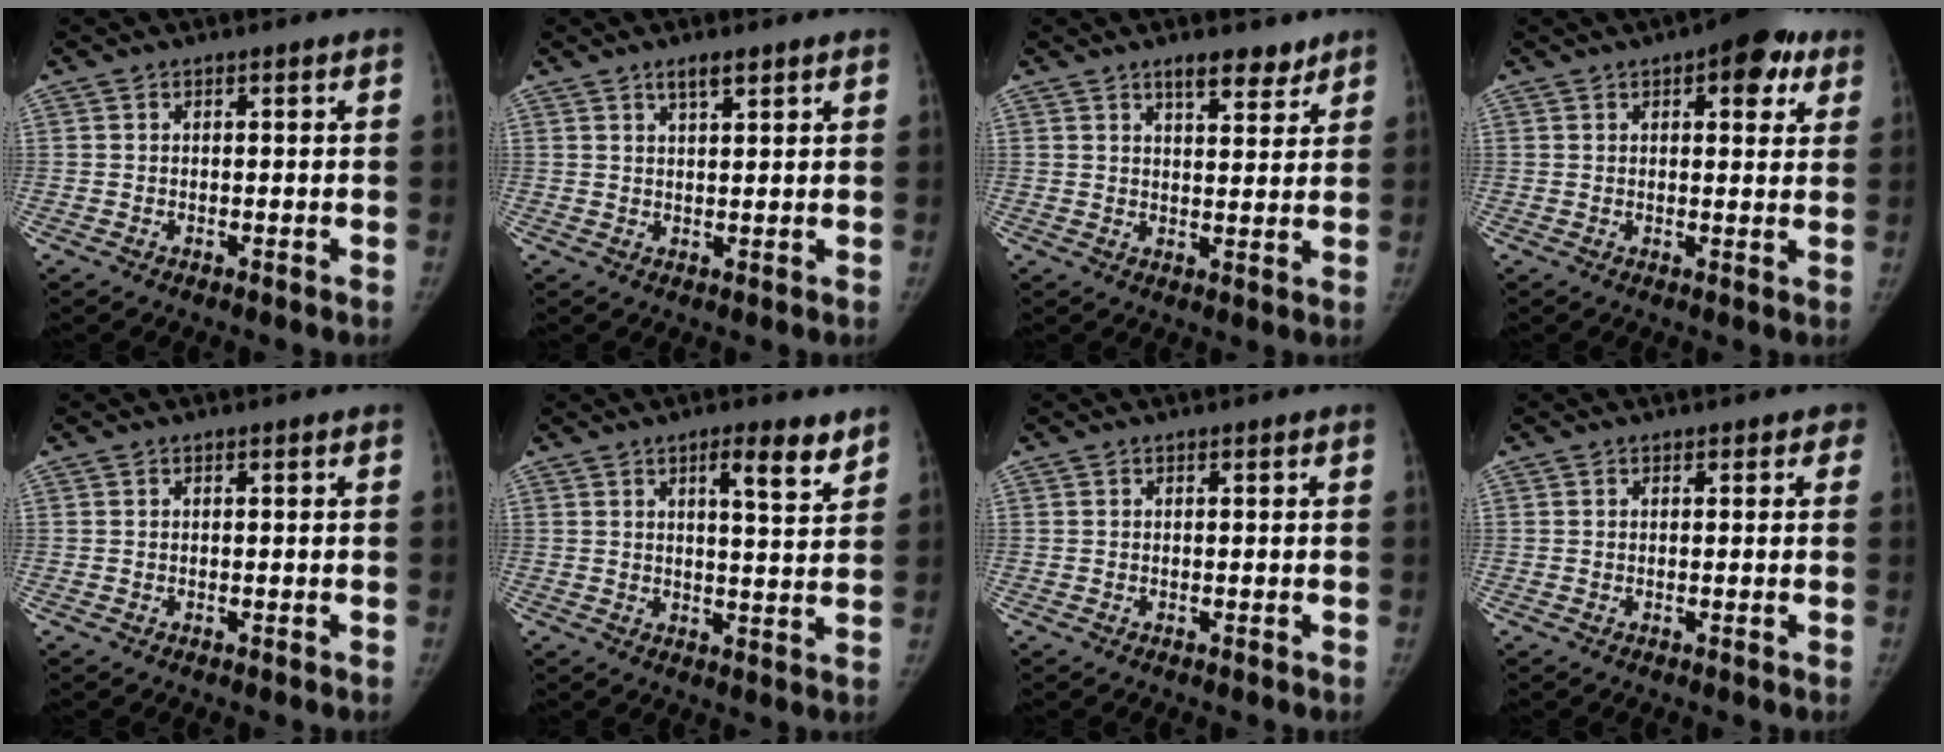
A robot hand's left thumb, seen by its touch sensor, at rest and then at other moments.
{"total": 2.9, "force": [2.1, 0.7, 1.9], "torque": [-0.028, -0.009, 0.037]}
{"total": 5.8, "force": [4.3, 2.3, 3.2], "torque": [-0.023, -0.027, 0.065]}
{"total": 8.1, "force": [4.2, 3.4, 6.1], "torque": [-0.052, -0.009, 0.050]}
{"total": 0.0}
{"total": 6.9, "force": [4.4, 1.5, 5.1], "torque": [-0.063, -0.028, 0.063]}
{"total": 0.0}
{"total": 1.1, "force": [0.6, 0.9, 0.3], "torque": [0.020, 0.001, 0.000]}